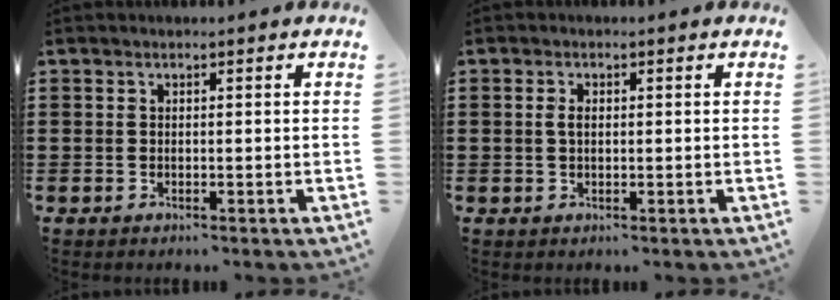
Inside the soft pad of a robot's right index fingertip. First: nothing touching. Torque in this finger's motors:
{"motor_torque": [0.37, -0.41, 0.14, 0.06]}